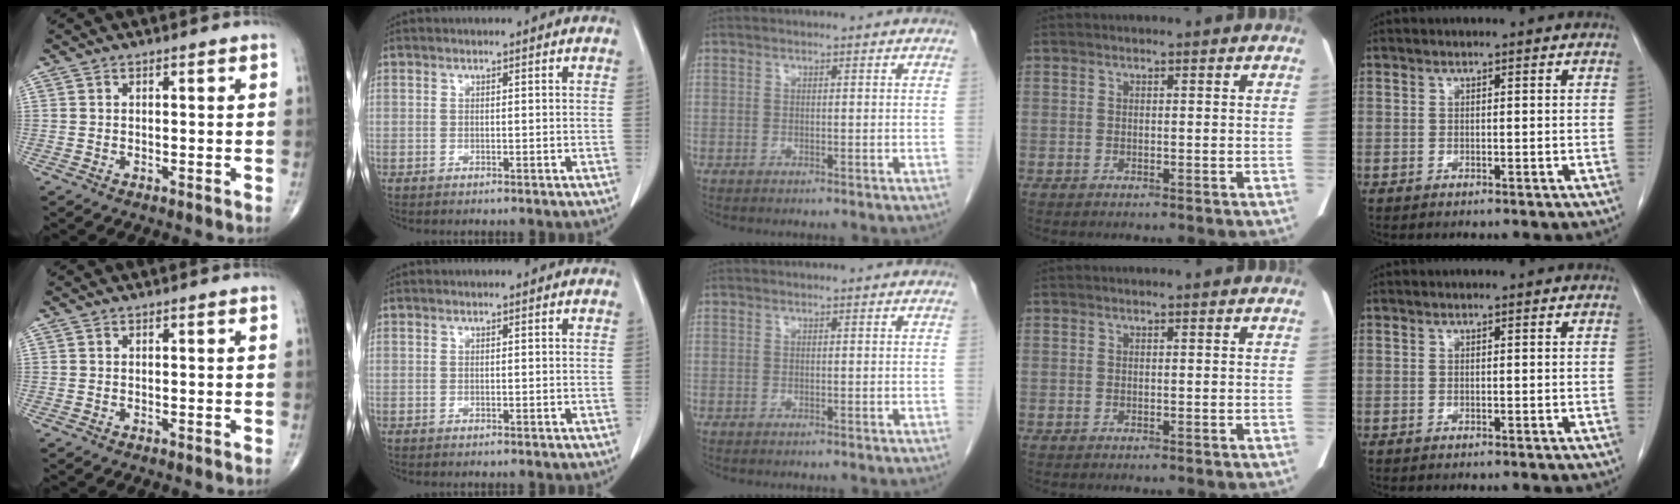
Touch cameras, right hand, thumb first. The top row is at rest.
{}